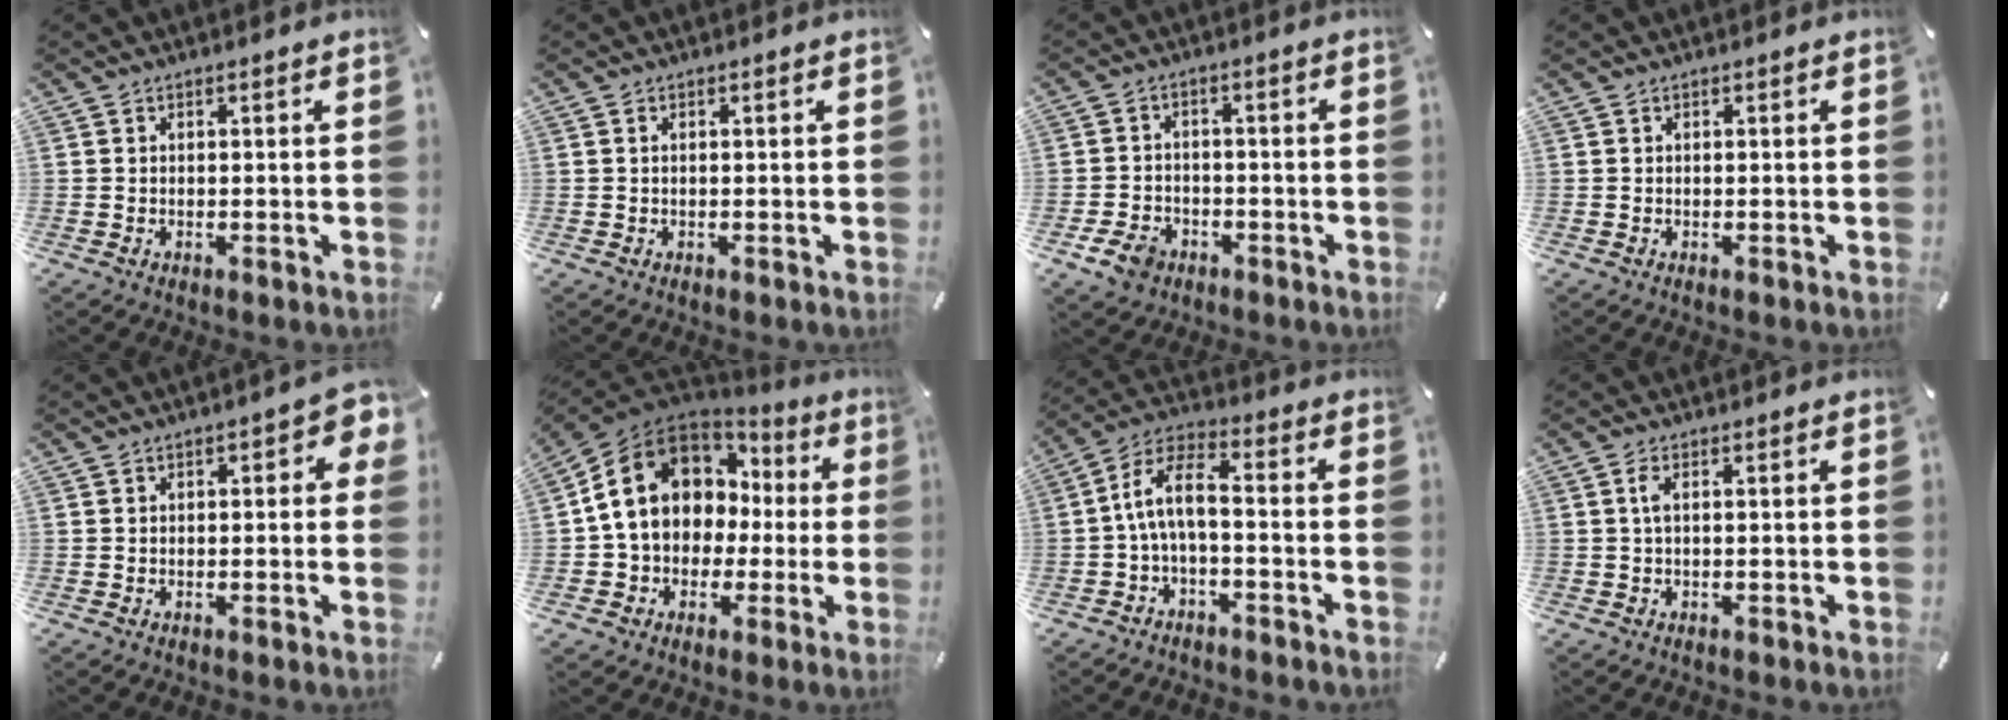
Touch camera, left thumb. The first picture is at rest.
{"total": 0.6, "force": [0.1, 0.2, 0.5], "torque": [-0.011, 0.001, 0.000]}
{"total": 5.7, "force": [-3.1, 4.2, 2.4], "torque": [-0.054, 0.014, -0.057]}
{"total": 0.0}
{"total": 3.6, "force": [0.5, 1.9, 3.1], "torque": [-0.036, 0.001, 0.003]}
{"total": 14.3, "force": [2.6, 12.0, 7.5], "torque": [-0.160, -0.009, 0.051]}
{"total": 8.7, "force": [-1.4, 3.7, 7.8], "torque": [-0.164, 0.004, -0.028]}
{"total": 1.9, "force": [0.2, 0.4, 1.9], "torque": [-0.038, 0.000, 0.002]}